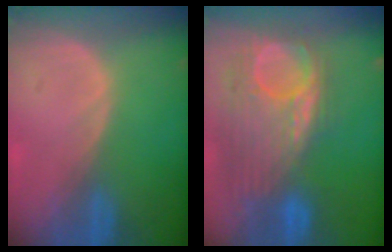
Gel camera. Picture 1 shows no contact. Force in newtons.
{"total": 11.7, "press": 10.3, "slide": 5.5}